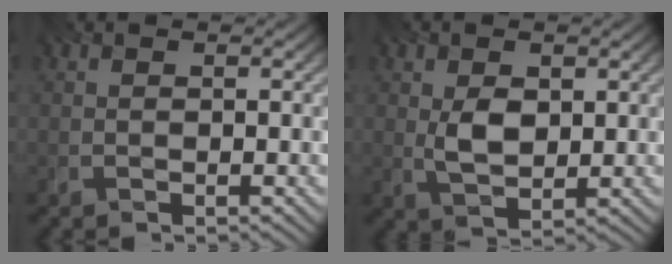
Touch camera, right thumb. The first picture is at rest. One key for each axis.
{"total": 3.8, "fx": 0.8, "fy": 2.4, "fz": 2.8, "tx": -0.063, "ty": -0.005, "tz": 0.018}